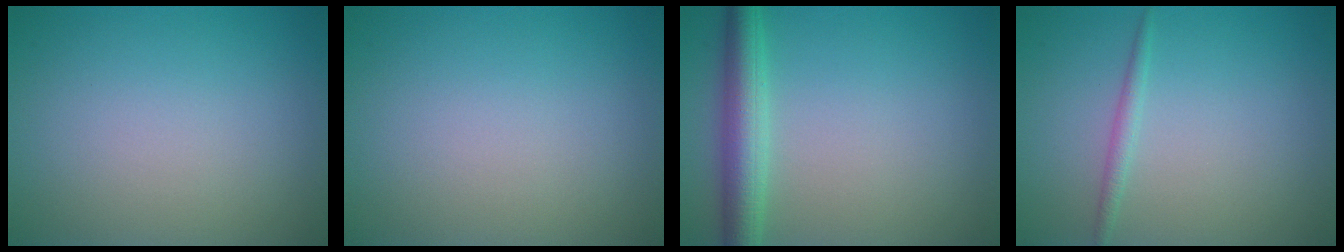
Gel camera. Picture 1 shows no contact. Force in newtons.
{"total": 0.0}
{"total": 4.1, "press": 4.1, "slide": 0.1}
{"total": 1.1, "press": 1.1, "slide": 0.0}